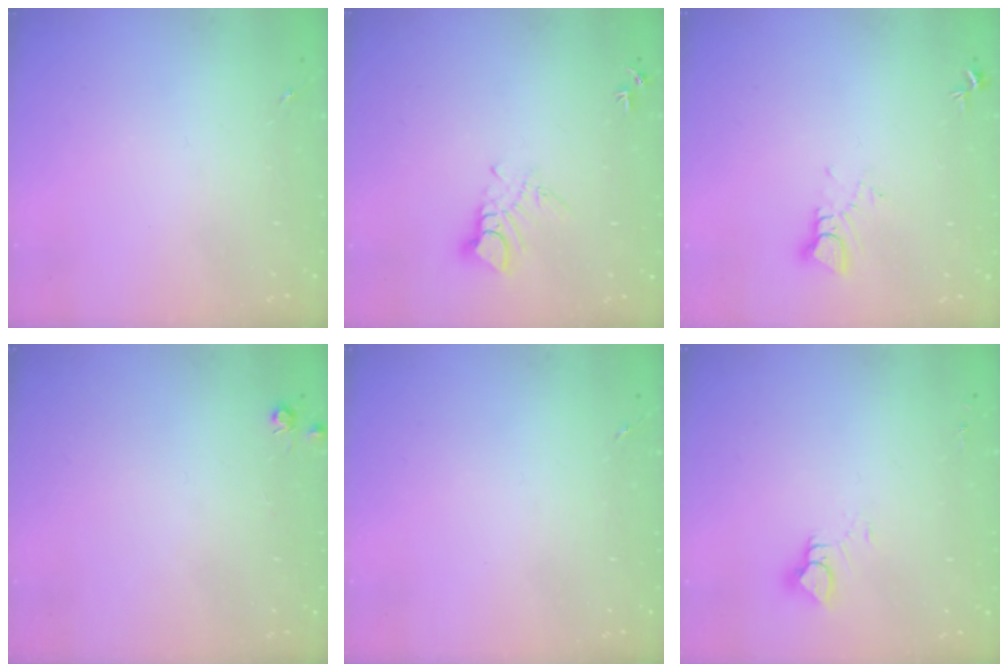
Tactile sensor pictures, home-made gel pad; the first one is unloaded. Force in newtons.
{"total": 5.9, "press": 5.9, "slide": 0.5}
{"total": 3.7, "press": 3.7, "slide": 0.3}
{"total": 5.4, "press": 5.3, "slide": 0.7}
{"total": 0.0}
{"total": 4.5, "press": 4.5, "slide": 0.2}